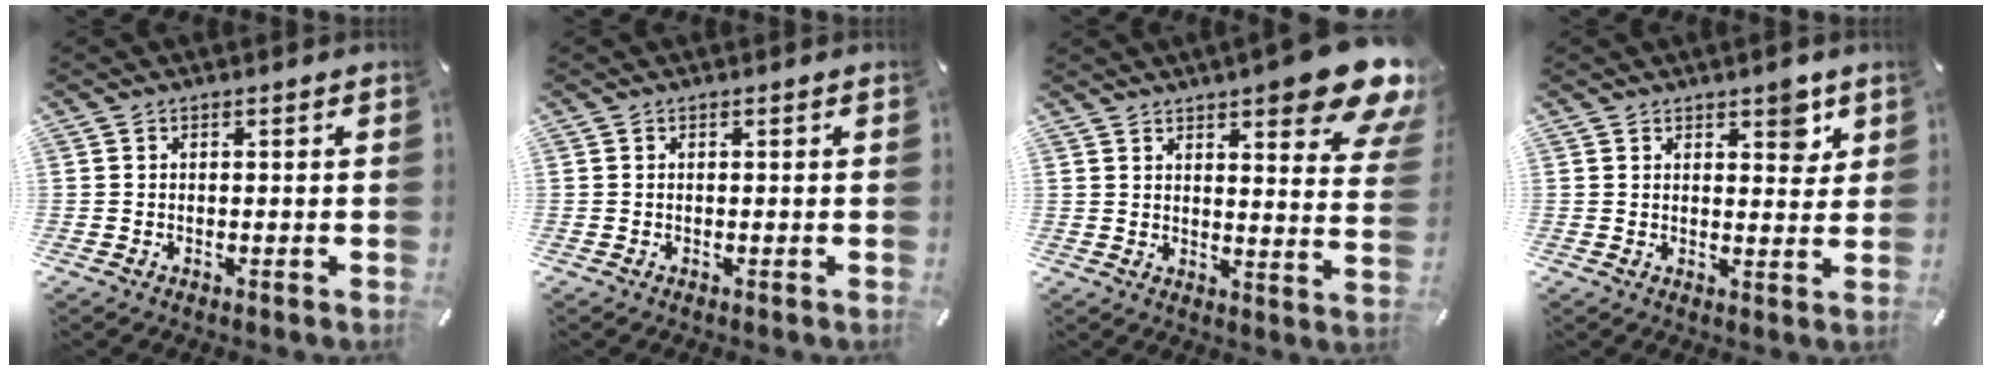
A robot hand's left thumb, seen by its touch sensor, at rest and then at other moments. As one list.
[{"total": 0.0}, {"total": 14.4, "force": [9.7, 3.6, 10.0], "torque": [-0.140, -0.067, 0.162]}, {"total": 5.3, "force": [3.4, 2.9, 2.9], "torque": [-0.010, -0.024, 0.048]}]